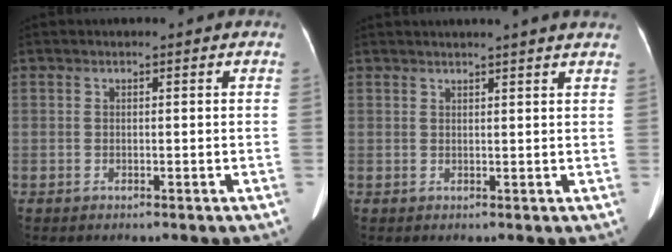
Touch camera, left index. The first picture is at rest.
{"total": 7.3, "force": [6.5, -0.5, 3.2], "torque": [-0.044, 0.021, 0.064]}